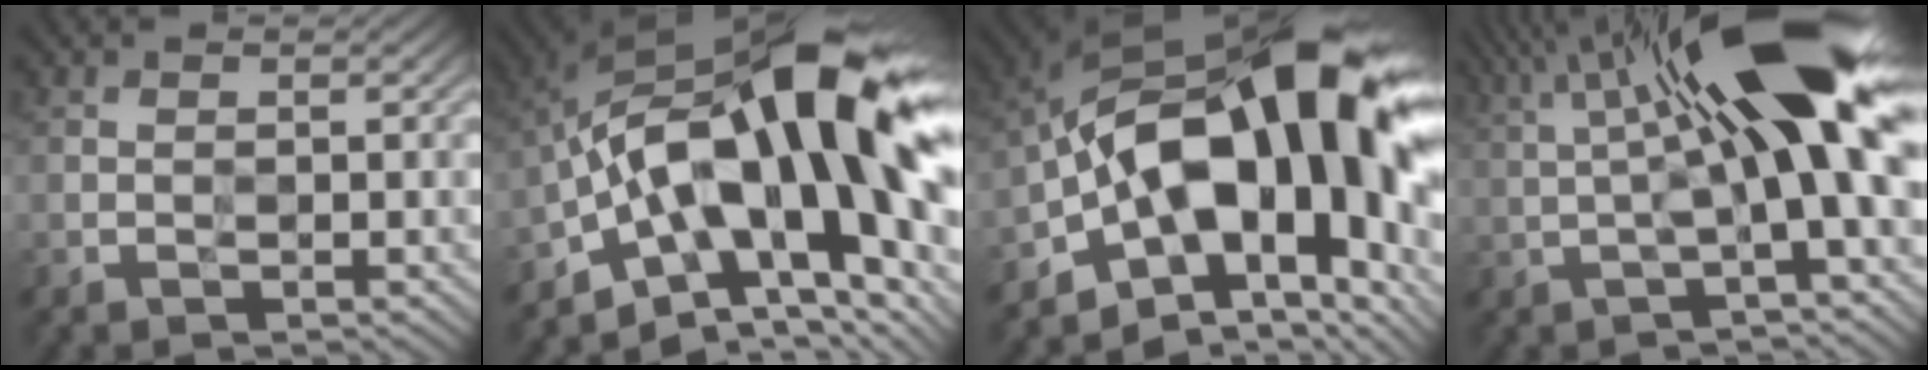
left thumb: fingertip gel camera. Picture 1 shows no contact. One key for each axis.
{"total": 20.0, "fx": -2.2, "fy": 9.1, "fz": 17.7, "tx": -0.278, "ty": 0.015, "tz": -0.043}
{"total": 19.7, "fx": -2.1, "fy": 10.8, "fz": 16.4, "tx": -0.249, "ty": 0.012, "tz": -0.036}
{"total": 16.2, "fx": 4.3, "fy": 3.0, "fz": 15.4, "tx": -0.262, "ty": 0.022, "tz": 0.077}